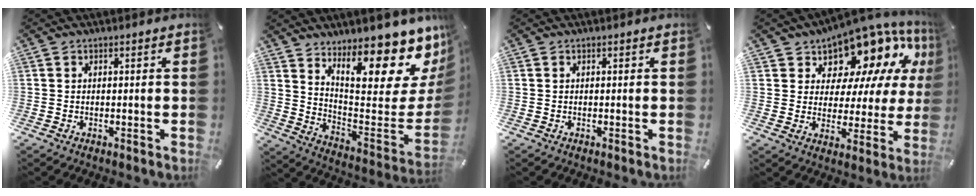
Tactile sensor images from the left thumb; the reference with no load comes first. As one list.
[{"total": 20.6, "force": [14.9, 6.6, 12.6], "torque": [-0.128, -0.136, 0.237]}, {"total": 0.0}, {"total": 13.3, "force": [10.2, 7.2, 4.6], "torque": [-0.076, -0.091, 0.175]}]